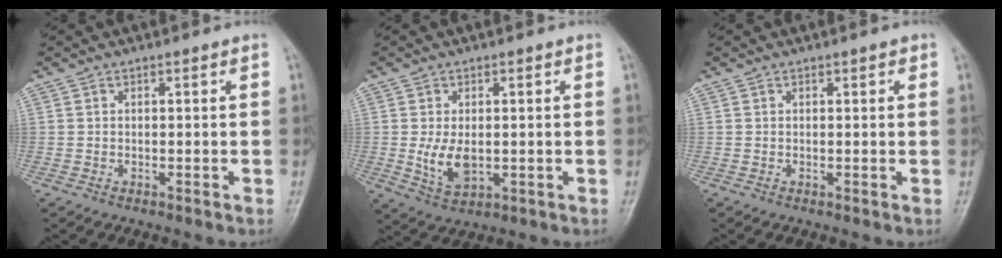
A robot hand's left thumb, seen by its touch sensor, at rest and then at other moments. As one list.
[{"total": 6.2, "force": [-0.3, 3.8, 4.8], "torque": [-0.084, -0.013, 0.001]}, {"total": 1.0, "force": [0.5, 0.6, 0.6], "torque": [0.001, 0.000, 0.003]}]